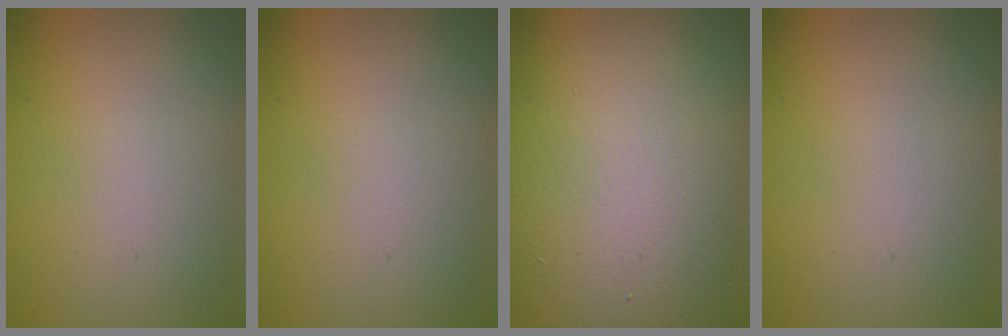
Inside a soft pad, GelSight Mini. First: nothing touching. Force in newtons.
{"total": 0.0}
{"total": 17.0, "press": 17.0, "slide": 1.0}
{"total": 0.0}